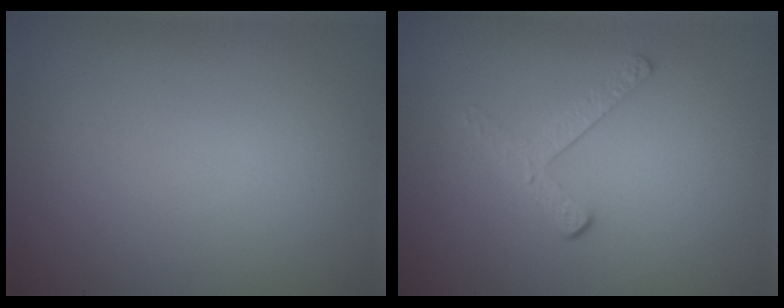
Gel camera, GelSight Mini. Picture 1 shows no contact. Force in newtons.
{"total": 1.8, "press": 1.1, "slide": 1.4}